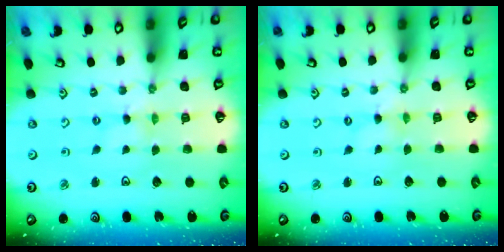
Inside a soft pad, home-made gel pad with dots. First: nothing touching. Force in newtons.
{"total": 0.0}